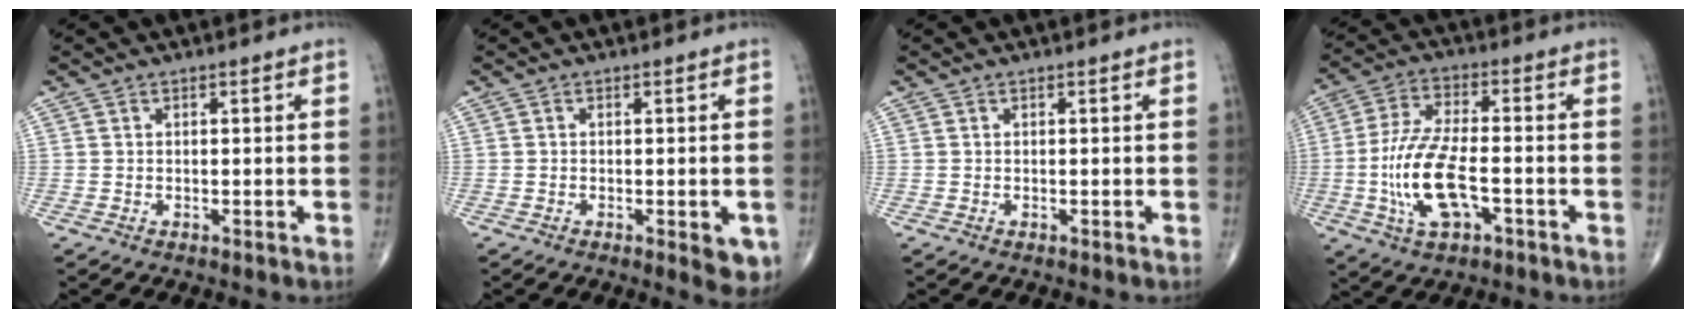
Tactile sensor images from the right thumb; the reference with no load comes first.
{"total": 5.2, "force": [-1.8, 1.8, 4.5], "torque": [-0.041, -0.008, -0.018]}
{"total": 0.0}
{"total": 13.6, "force": [-3.3, 5.9, 11.8], "torque": [-0.246, 0.017, -0.061]}